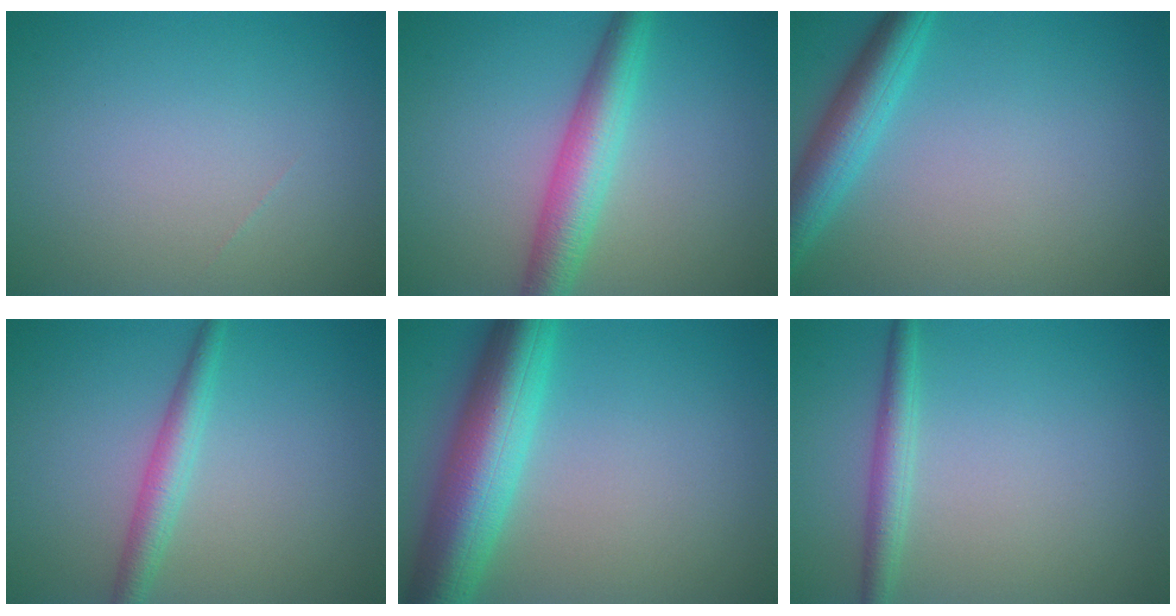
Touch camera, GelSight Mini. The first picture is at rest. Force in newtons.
{"total": 4.9, "press": 4.9, "slide": 0.1}
{"total": 4.3, "press": 4.3, "slide": 0.2}
{"total": 2.7, "press": 2.6, "slide": 0.1}
{"total": 9.0, "press": 9.0, "slide": 0.5}
{"total": 2.3, "press": 2.3, "slide": 0.1}